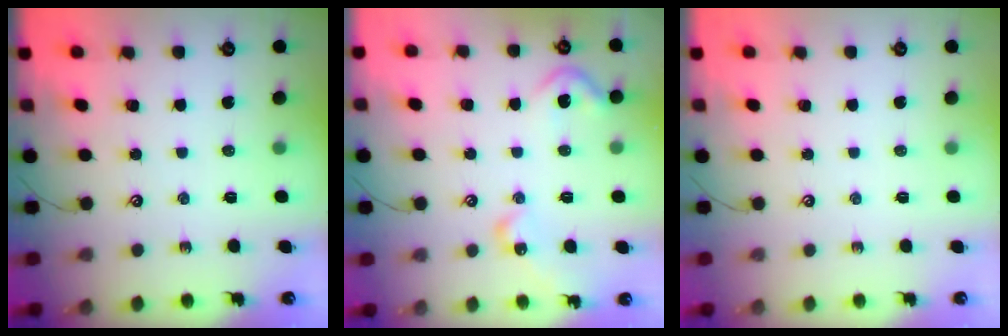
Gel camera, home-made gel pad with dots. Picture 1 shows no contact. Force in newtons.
{"total": 9.2, "press": 9.2, "slide": 1.1}
{"total": 0.0}